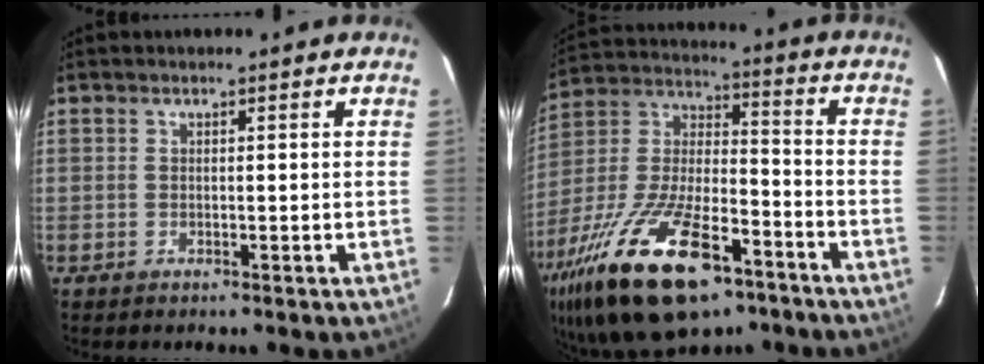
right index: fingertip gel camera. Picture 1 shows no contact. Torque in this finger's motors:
{"motor_torque": [1.76, -0.38, 1.05, 0.21]}